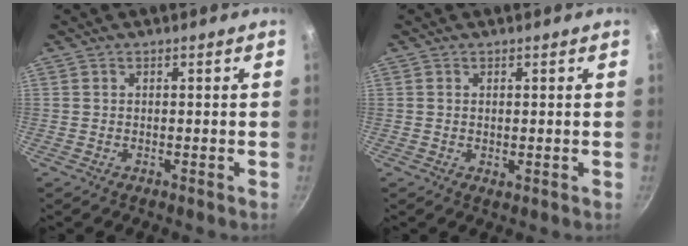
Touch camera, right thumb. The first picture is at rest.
{"total": 1.0, "force": [0.2, 0.6, 0.7], "torque": [-0.011, -0.002, 0.003]}